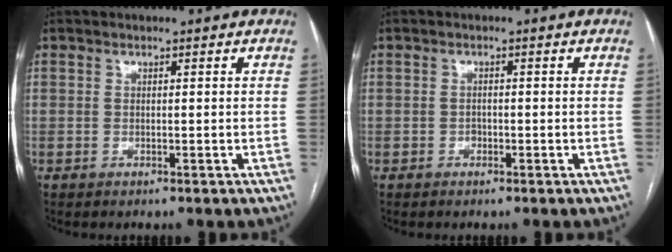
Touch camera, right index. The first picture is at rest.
{"total": 0.9, "force": [-0.6, 0.6, 0.4], "torque": [-0.009, 0.003, -0.010]}